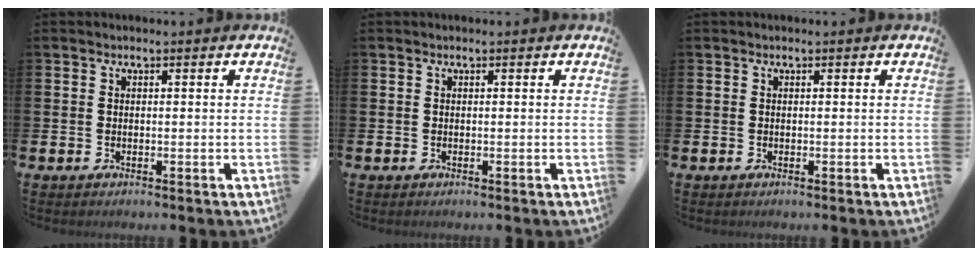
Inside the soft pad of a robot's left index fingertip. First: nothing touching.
{"total": 0.0}
{"total": 0.0}